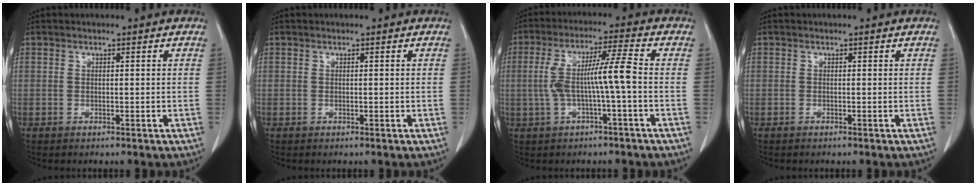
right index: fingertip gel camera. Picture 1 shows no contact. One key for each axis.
{"total": 0.0}
{"total": 8.1, "fx": -0.8, "fy": -0.1, "fz": 8.1, "tx": -0.161, "ty": 0.022, "tz": -0.014}
{"total": 0.0}